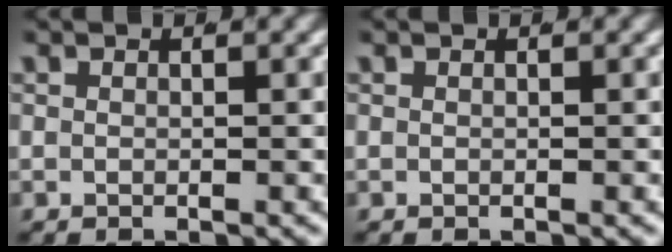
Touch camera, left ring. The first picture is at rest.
{"total": 0.0}